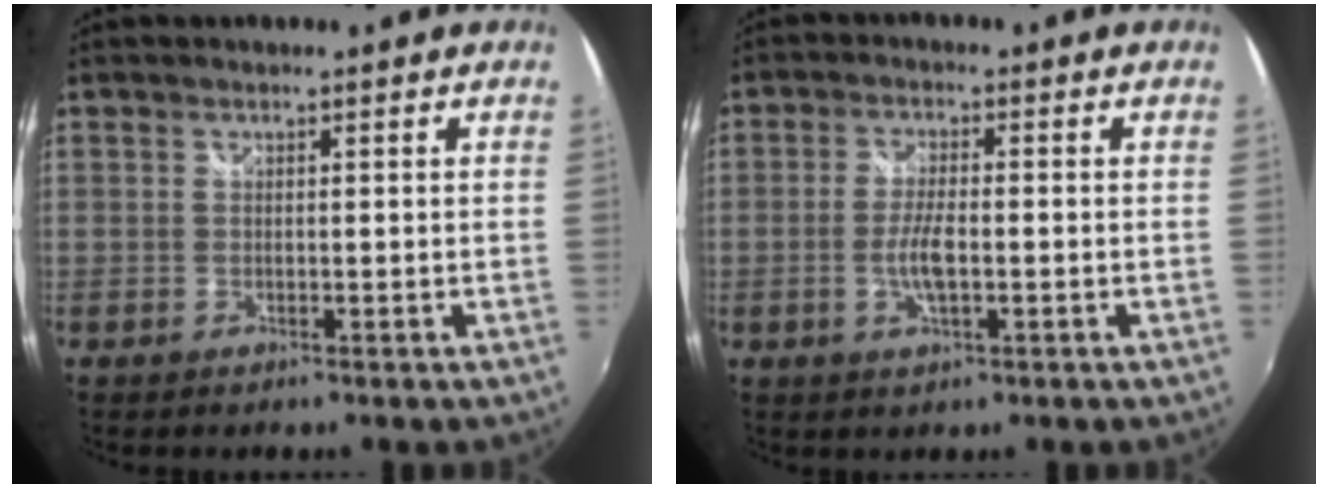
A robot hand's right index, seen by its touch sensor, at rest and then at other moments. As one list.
[{"total": 5.0, "force": [-1.3, 1.4, 4.6], "torque": [-0.095, -0.003, -0.024]}]